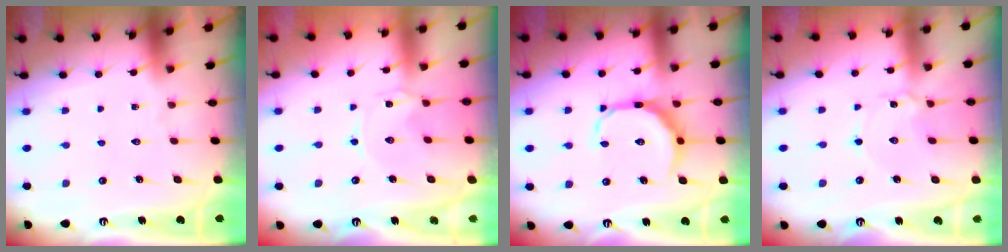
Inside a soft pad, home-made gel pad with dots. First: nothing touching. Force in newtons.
{"total": 0.0}
{"total": 11.0, "press": 11.0, "slide": 0.6}
{"total": 2.7, "press": 2.7, "slide": 0.2}